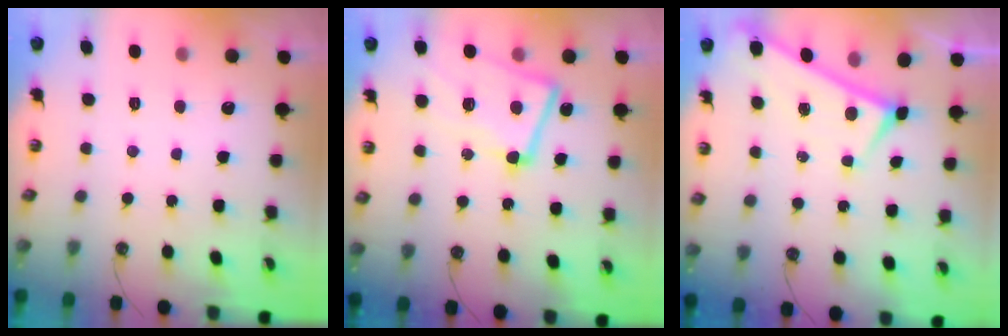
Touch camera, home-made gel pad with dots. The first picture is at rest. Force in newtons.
{"total": 7.2, "press": 7.0, "slide": 1.6}
{"total": 0.0}